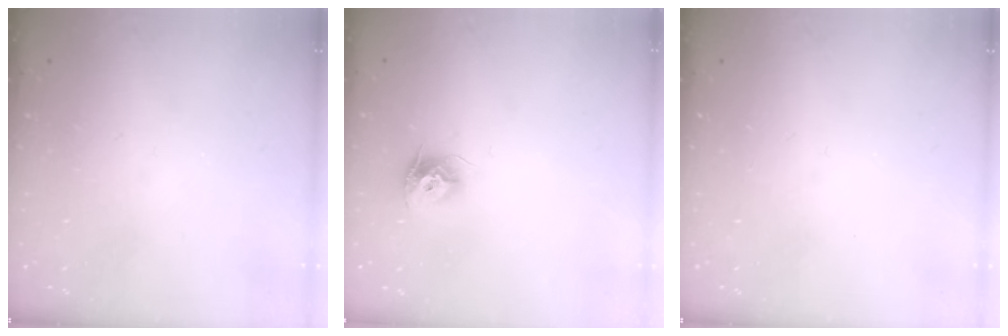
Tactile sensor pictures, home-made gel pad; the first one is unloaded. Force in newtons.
{"total": 9.1, "press": 9.1, "slide": 0.3}
{"total": 0.0}